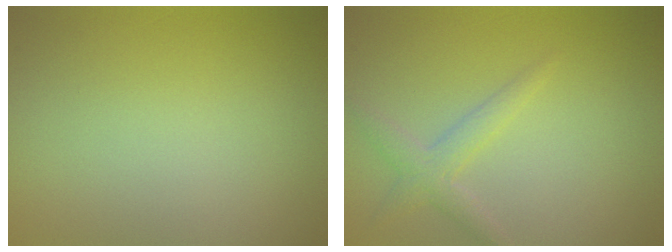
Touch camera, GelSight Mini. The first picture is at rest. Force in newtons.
{"total": 1.9, "press": 1.9, "slide": 0.1}